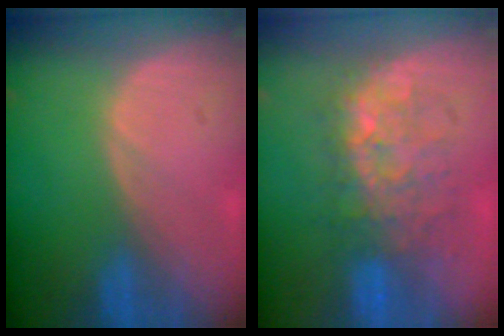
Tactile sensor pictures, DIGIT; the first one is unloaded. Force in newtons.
{"total": 8.5, "press": 8.5, "slide": 0.3}